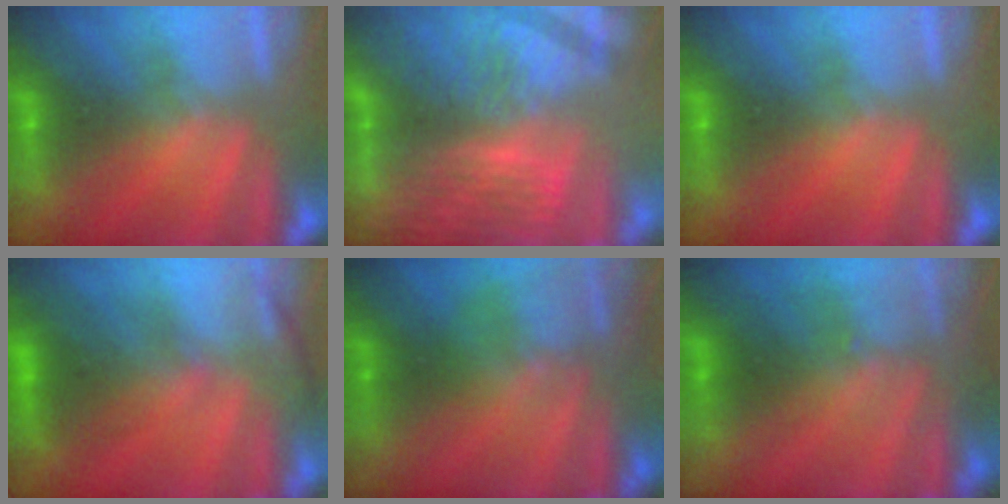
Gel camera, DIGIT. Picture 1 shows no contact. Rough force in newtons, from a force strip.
{"total": 5.5}
{"total": 0.0}
{"total": 2.7}
{"total": 2.1}
{"total": 2.9}